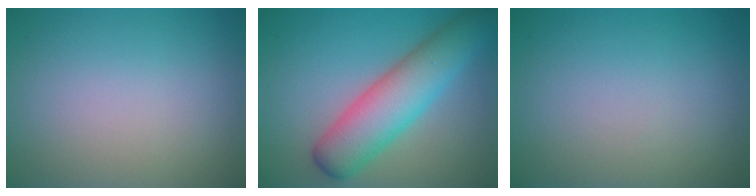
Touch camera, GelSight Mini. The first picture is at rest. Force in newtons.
{"total": 7.1, "press": 7.1, "slide": 0.2}
{"total": 0.0}